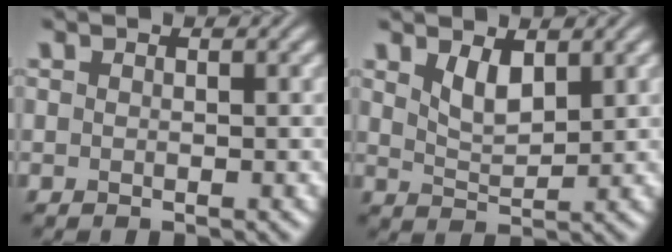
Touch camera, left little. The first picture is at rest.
{"total": 2.6, "force": [1.6, 1.0, 1.8], "torque": [-0.041, -0.009, 0.036]}